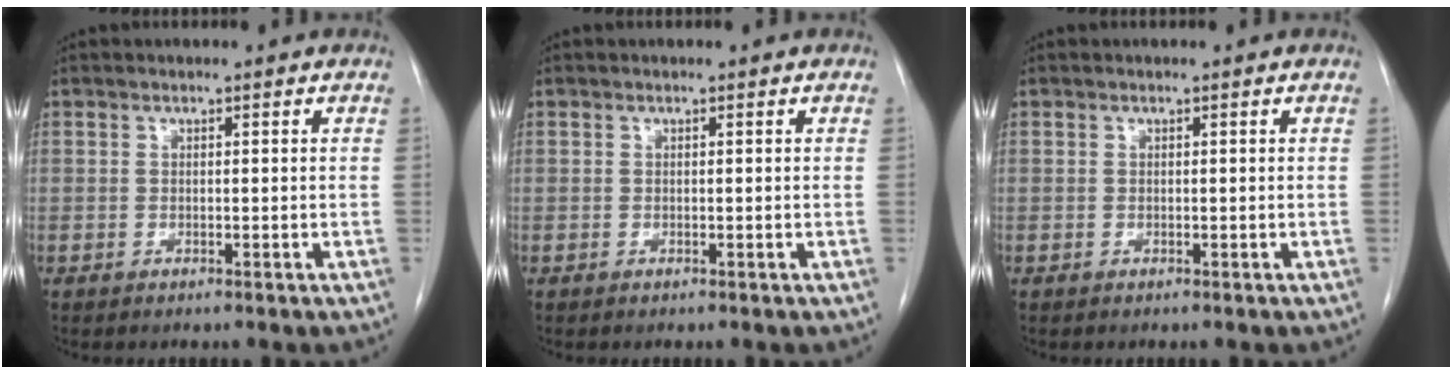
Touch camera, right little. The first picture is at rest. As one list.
[{"total": 0.0}, {"total": 0.0}]